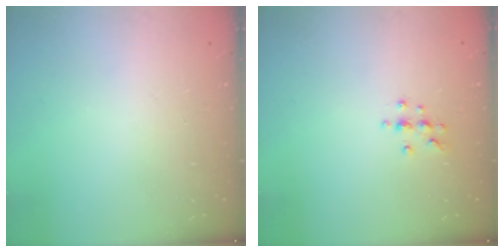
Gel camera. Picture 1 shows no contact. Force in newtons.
{"total": 6.3, "press": 6.2, "slide": 0.7}